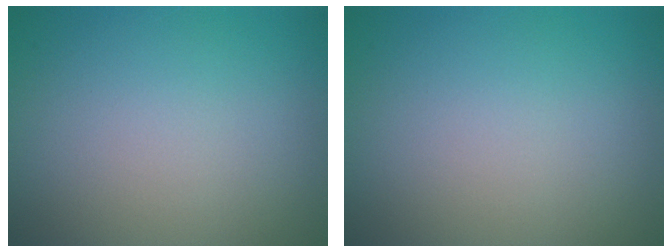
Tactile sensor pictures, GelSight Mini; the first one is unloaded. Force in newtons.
{"total": 0.0}